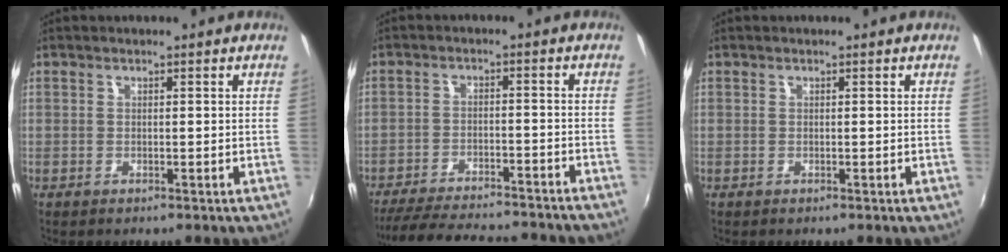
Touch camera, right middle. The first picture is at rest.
{"total": 21.5, "force": [-19.1, 4.0, 9.1], "torque": [-0.177, -0.020, -0.263]}
{"total": 0.0}